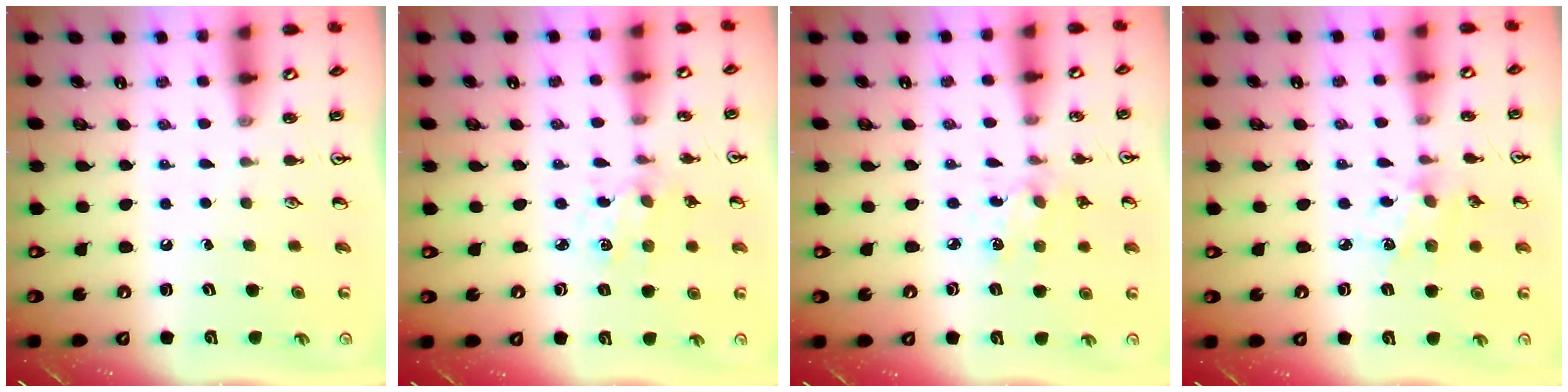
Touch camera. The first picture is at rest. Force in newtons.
{"total": 1.3, "press": 1.3, "slide": 0.1}
{"total": 2.8, "press": 2.7, "slide": 0.7}
{"total": 4.9, "press": 4.9, "slide": 0.3}